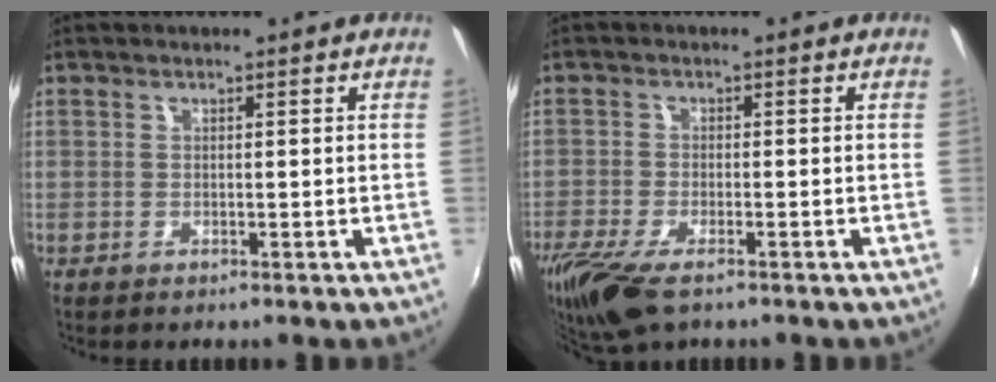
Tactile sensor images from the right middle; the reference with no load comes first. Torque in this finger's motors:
{"motor_torque": [1.18, -0.95, 0.53, 0.15]}